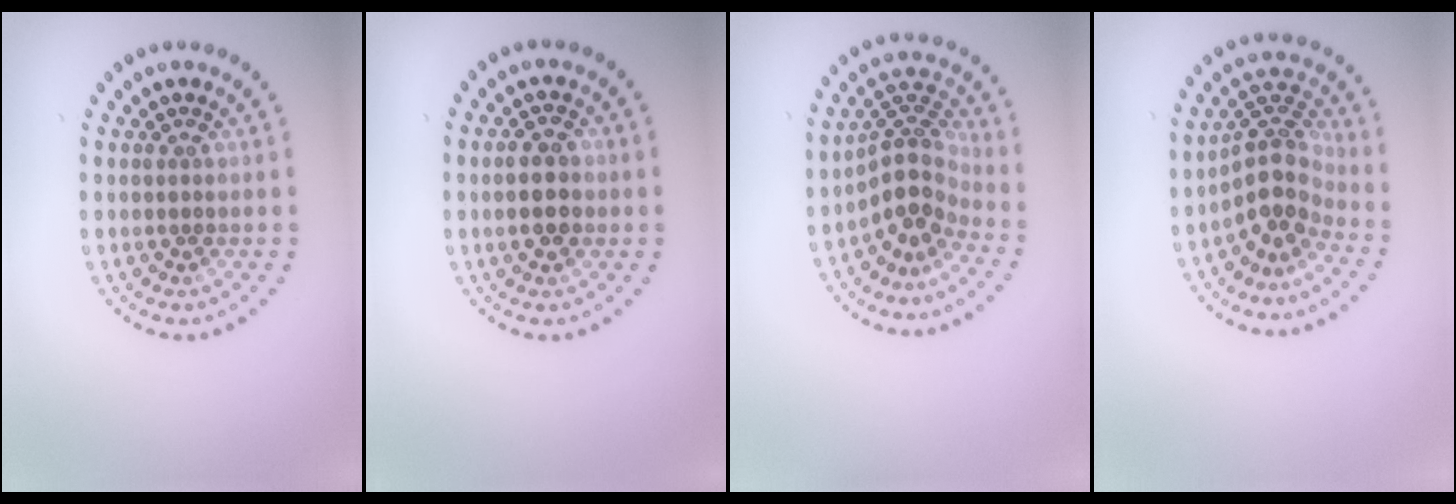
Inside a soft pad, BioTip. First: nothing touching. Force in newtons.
{"total": 2.9, "press": 2.9, "slide": 0.2}
{"total": 4.0, "press": 2.9, "slide": 2.7}
{"total": 4.0, "press": 3.2, "slide": 2.5}